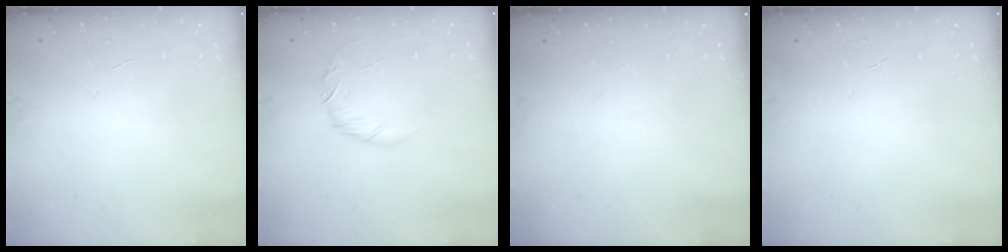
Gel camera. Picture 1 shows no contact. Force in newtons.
{"total": 5.2, "press": 5.0, "slide": 1.3}
{"total": 0.0}
{"total": 0.0}